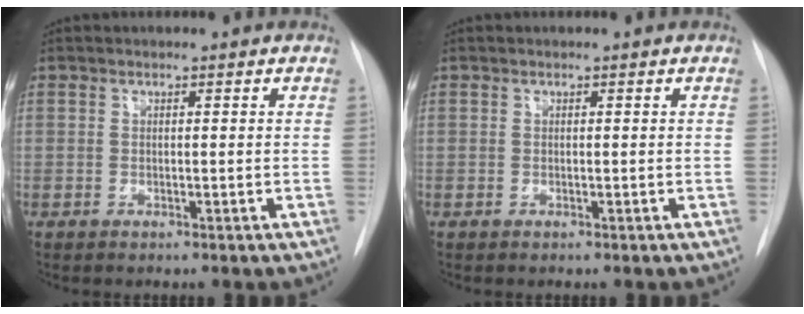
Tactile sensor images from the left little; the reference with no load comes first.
{"total": 0.0}